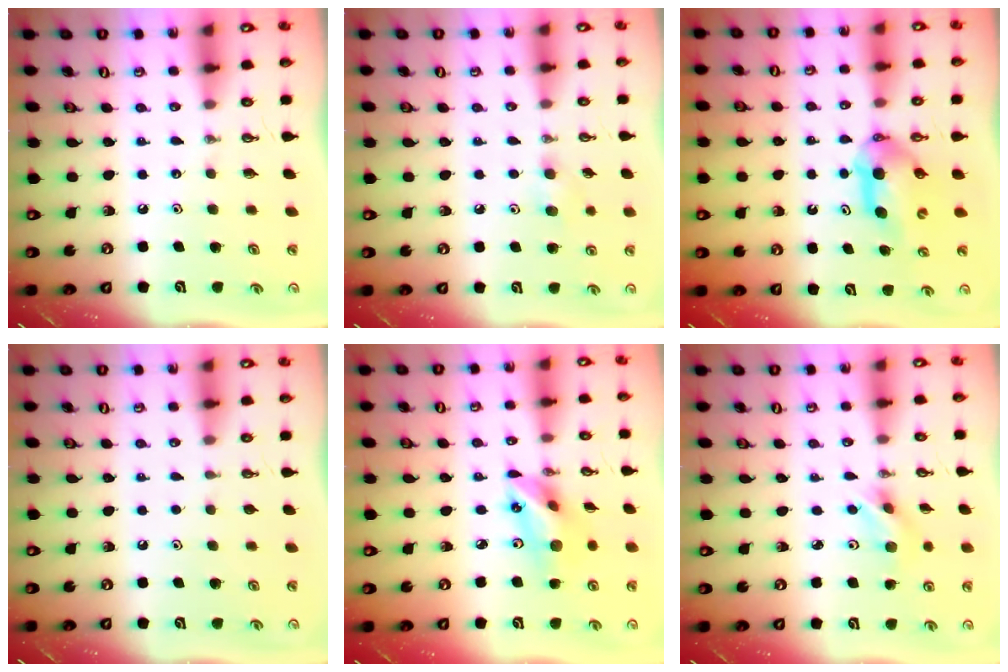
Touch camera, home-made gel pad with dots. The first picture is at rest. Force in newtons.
{"total": 5.0, "press": 4.8, "slide": 1.4}
{"total": 6.3, "press": 6.1, "slide": 1.4}
{"total": 0.0}
{"total": 13.9, "press": 13.6, "slide": 3.1}
{"total": 5.5, "press": 3.8, "slide": 4.0}